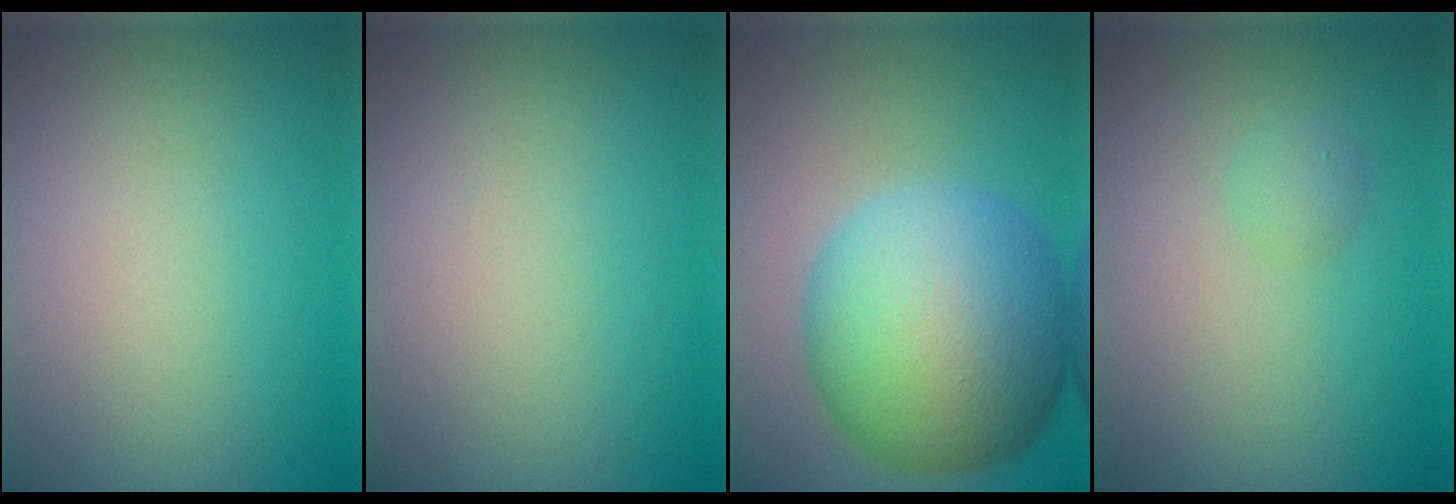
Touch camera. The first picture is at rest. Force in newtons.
{"total": 0.0}
{"total": 14.3, "press": 14.3, "slide": 0.2}
{"total": 1.0, "press": 1.0, "slide": 0.0}